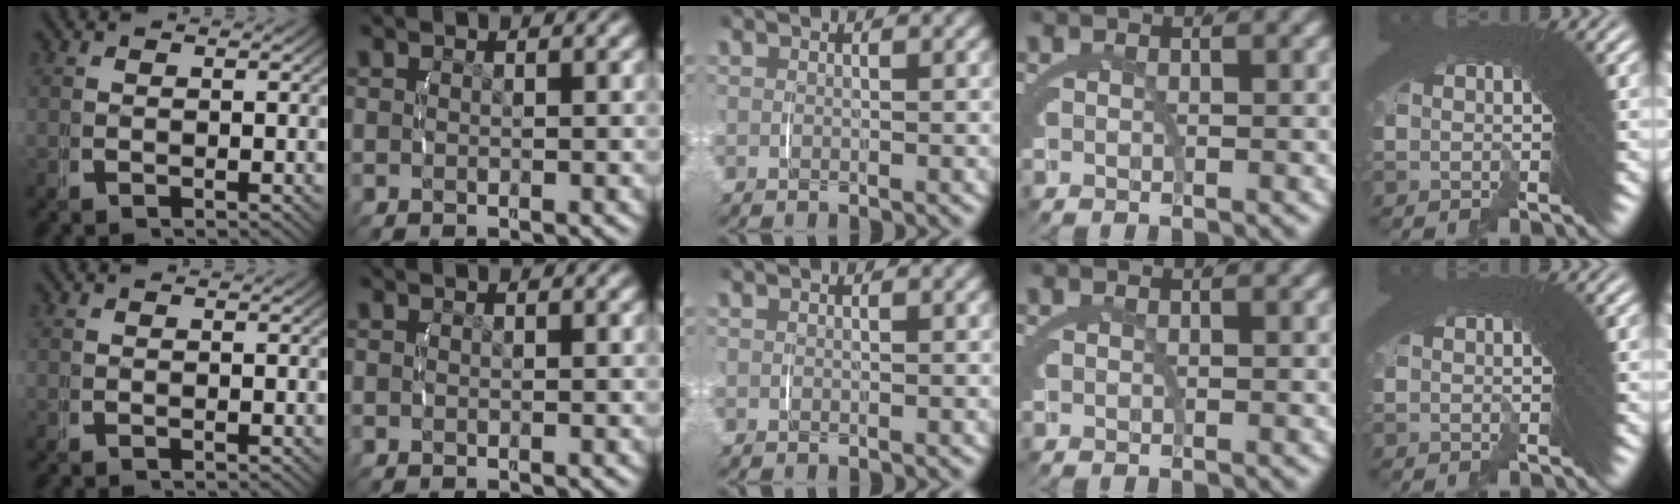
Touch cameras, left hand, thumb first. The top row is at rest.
{}